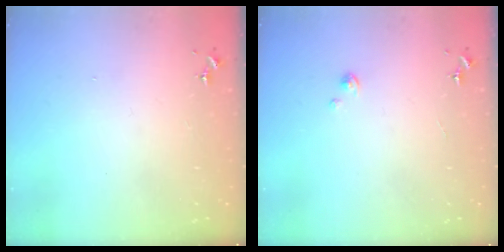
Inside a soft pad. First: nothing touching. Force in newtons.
{"total": 1.0, "press": 1.0, "slide": 0.1}